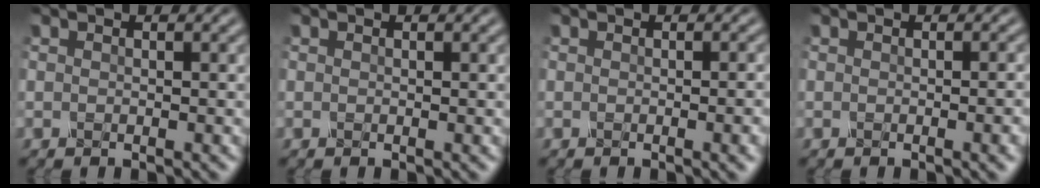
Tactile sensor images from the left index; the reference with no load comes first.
{"total": 0.0}
{"total": 2.9, "force": [-0.4, 1.0, 2.7], "torque": [-0.021, 0.002, -0.005]}
{"total": 2.9, "force": [-0.4, 1.0, 2.7], "torque": [-0.020, 0.002, -0.005]}